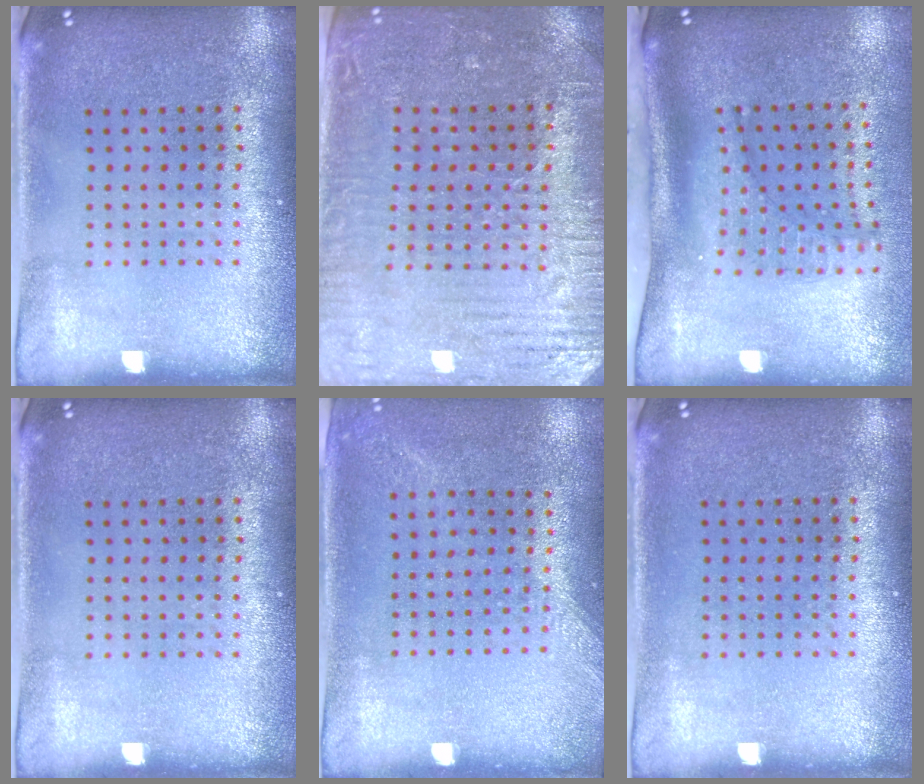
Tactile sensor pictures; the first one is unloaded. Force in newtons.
{"total": 3.5, "press": 3.2, "slide": 1.3}
{"total": 1.8, "press": 1.4, "slide": 1.1}
{"total": 0.0}
{"total": 1.3, "press": 1.0, "slide": 0.8}
{"total": 0.0}